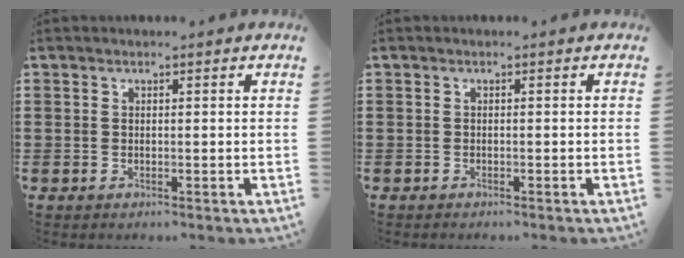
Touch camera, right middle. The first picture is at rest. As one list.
[{"total": 0.5, "force": [-0.5, 0.1, 0.0], "torque": [-0.002, 0.000, -0.011]}]